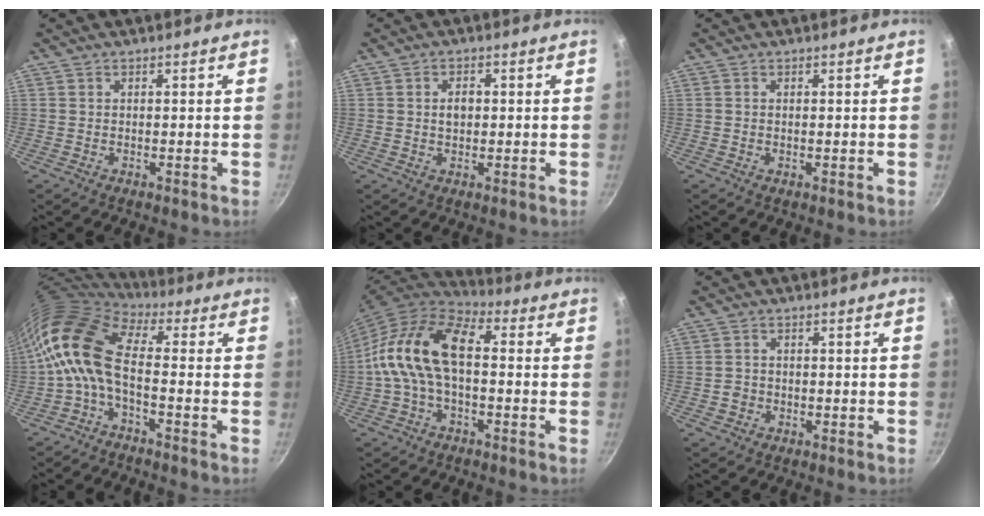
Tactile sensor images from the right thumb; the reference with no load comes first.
{"total": 2.8, "force": [0.2, 1.9, 2.0], "torque": [-0.021, 0.004, 0.004]}
{"total": 0.0}
{"total": 11.0, "force": [-1.0, 5.3, 9.6], "torque": [-0.185, 0.025, -0.039]}
{"total": 14.8, "force": [-0.1, 8.4, 12.2], "torque": [-0.223, 0.038, -0.019]}
{"total": 2.1, "force": [-0.5, 1.9, 0.7], "torque": [-0.006, 0.007, -0.007]}